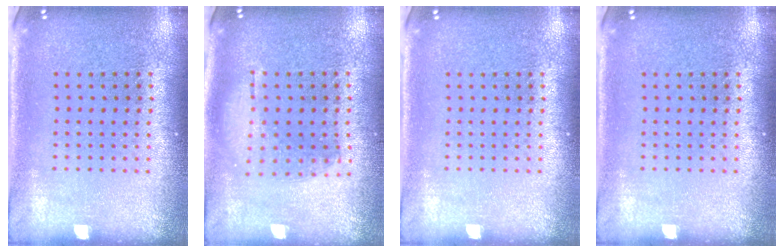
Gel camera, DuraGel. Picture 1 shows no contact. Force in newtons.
{"total": 1.2, "press": 1.1, "slide": 0.5}
{"total": 0.0}
{"total": 0.0}